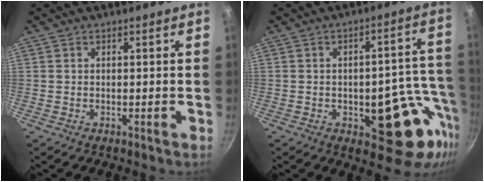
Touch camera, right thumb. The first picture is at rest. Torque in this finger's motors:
{"motor_torque": [2.60, 0.80, 1.61, -1.16, 0.45]}